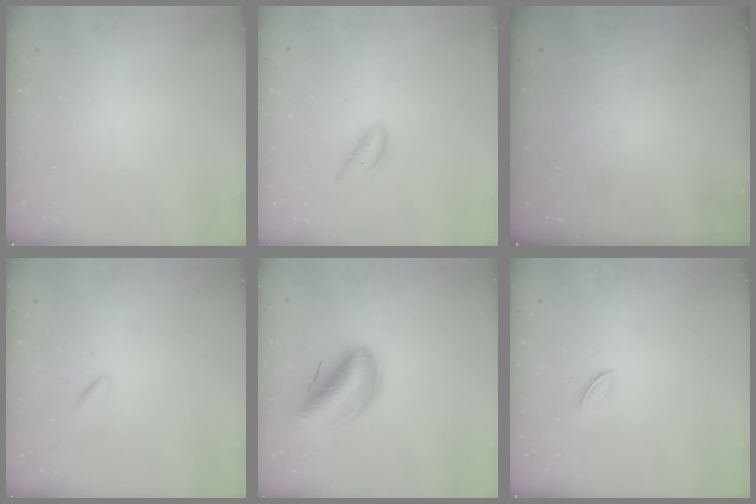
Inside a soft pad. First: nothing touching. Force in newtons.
{"total": 1.8, "press": 1.7, "slide": 0.6}
{"total": 0.0}
{"total": 0.5, "press": 0.3, "slide": 0.4}
{"total": 13.2, "press": 12.7, "slide": 3.4}
{"total": 2.8, "press": 2.7, "slide": 0.9}